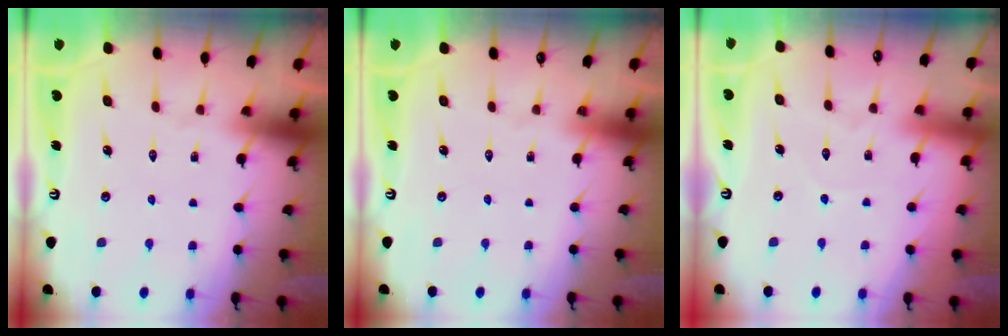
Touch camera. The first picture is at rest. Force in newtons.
{"total": 0.0}
{"total": 2.6, "press": 2.6, "slide": 0.3}